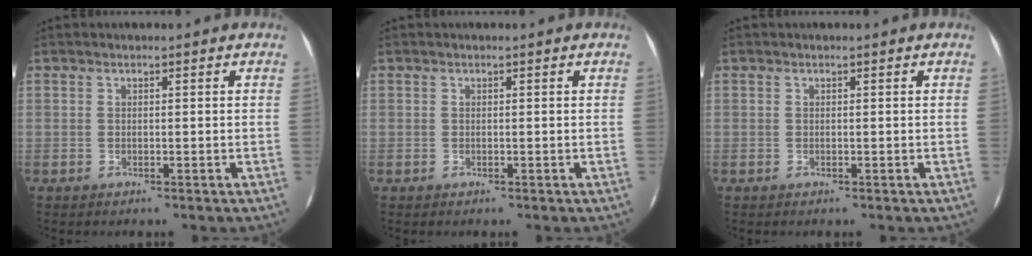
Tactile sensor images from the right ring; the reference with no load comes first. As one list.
[{"total": 0.0}, {"total": 0.0}]